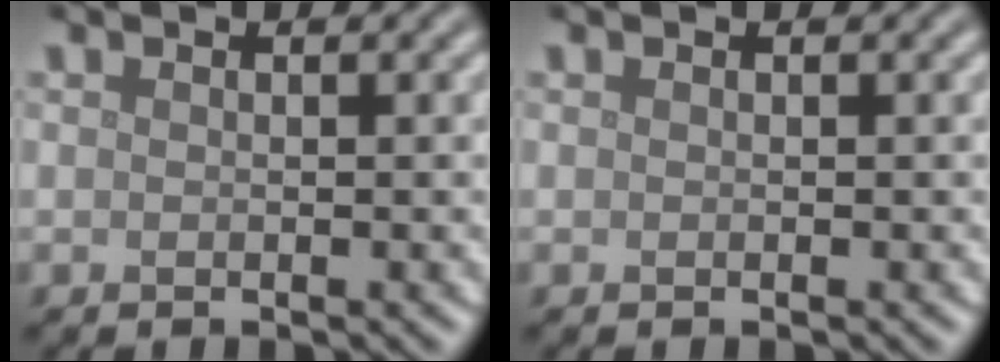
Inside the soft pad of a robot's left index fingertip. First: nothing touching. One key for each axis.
{"total": 0.0}